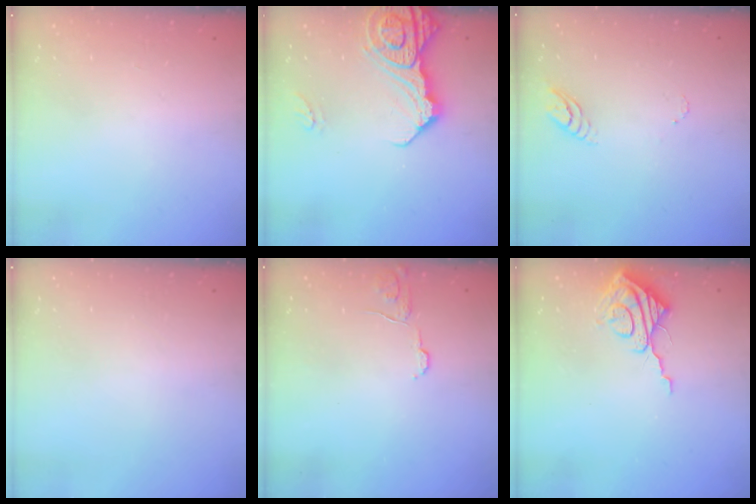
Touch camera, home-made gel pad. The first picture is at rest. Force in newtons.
{"total": 13.9, "press": 13.9, "slide": 1.5}
{"total": 3.4, "press": 3.4, "slide": 0.4}
{"total": 0.0}
{"total": 6.0, "press": 6.0, "slide": 0.4}
{"total": 9.6, "press": 9.6, "slide": 1.1}